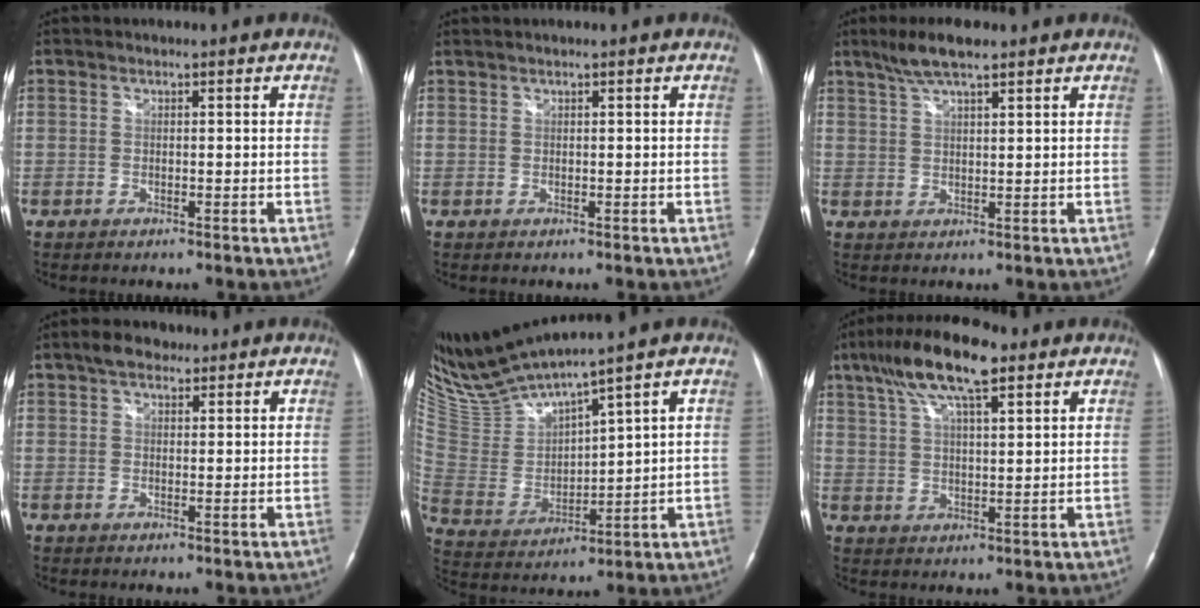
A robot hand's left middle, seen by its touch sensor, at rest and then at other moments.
{"total": 0.5, "force": [0.5, -0.1, 0.1], "torque": [-0.008, 0.009, 0.016]}
{"total": 5.9, "force": [4.4, 0.9, 3.8], "torque": [-0.080, 0.013, 0.081]}
{"total": 3.8, "force": [2.6, 2.2, 1.8], "torque": [-0.036, 0.015, 0.045]}
{"total": 13.1, "force": [11.9, -0.7, 5.4], "torque": [-0.125, -0.010, 0.247]}
{"total": 11.9, "force": [7.3, 2.9, 9.0], "torque": [-0.171, 0.028, 0.128]}